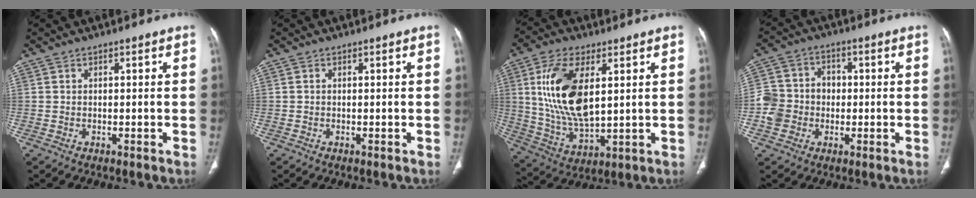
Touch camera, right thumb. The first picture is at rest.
{"total": 0.0}
{"total": 16.3, "force": [3.9, 7.8, 13.8], "torque": [-0.271, -0.019, 0.084]}
{"total": 8.8, "force": [-1.6, 8.0, 3.4], "torque": [-0.041, 0.031, -0.034]}